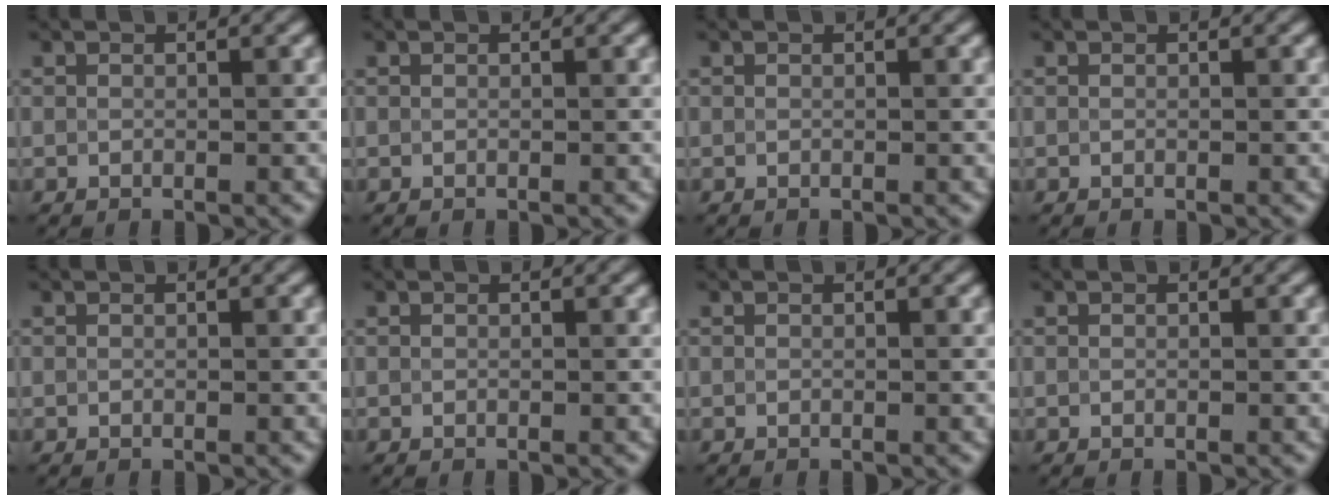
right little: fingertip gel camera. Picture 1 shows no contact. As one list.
[{"total": 0.0}, {"total": 0.0}, {"total": 0.0}, {"total": 0.0}, {"total": 0.0}, {"total": 0.0}, {"total": 0.0}]